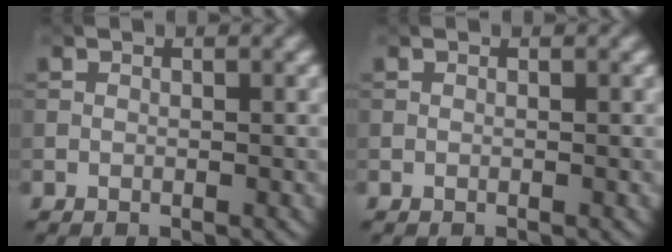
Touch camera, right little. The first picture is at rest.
{"total": 0.0}